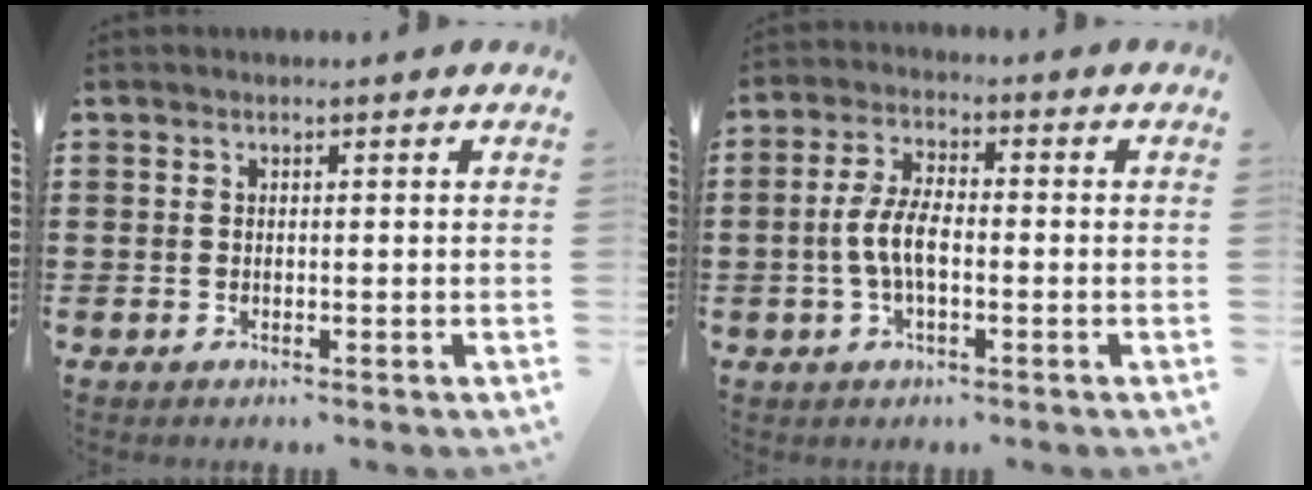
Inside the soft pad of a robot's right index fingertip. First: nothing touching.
{"total": 5.7, "force": [-1.1, 2.4, 5.0], "torque": [-0.124, -0.004, -0.030]}